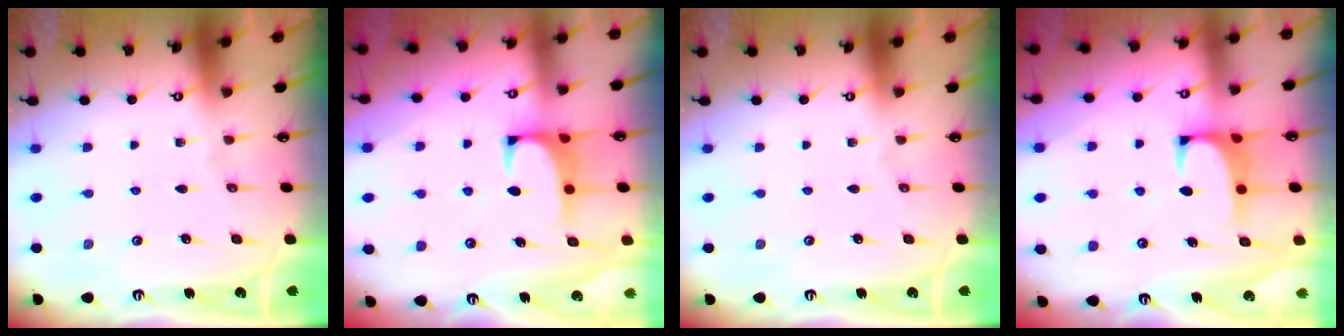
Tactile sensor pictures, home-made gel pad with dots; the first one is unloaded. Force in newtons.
{"total": 0.9, "press": 0.7, "slide": 0.6}
{"total": 0.0}
{"total": 0.9, "press": 0.7, "slide": 0.6}